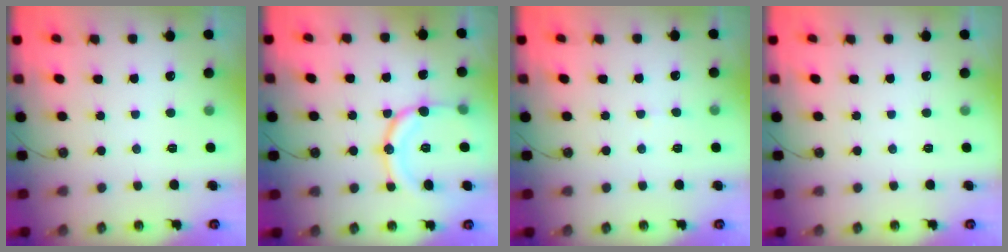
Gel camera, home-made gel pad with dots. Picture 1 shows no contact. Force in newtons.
{"total": 15.2, "press": 15.2, "slide": 1.3}
{"total": 4.5, "press": 4.5, "slide": 0.5}
{"total": 0.0}